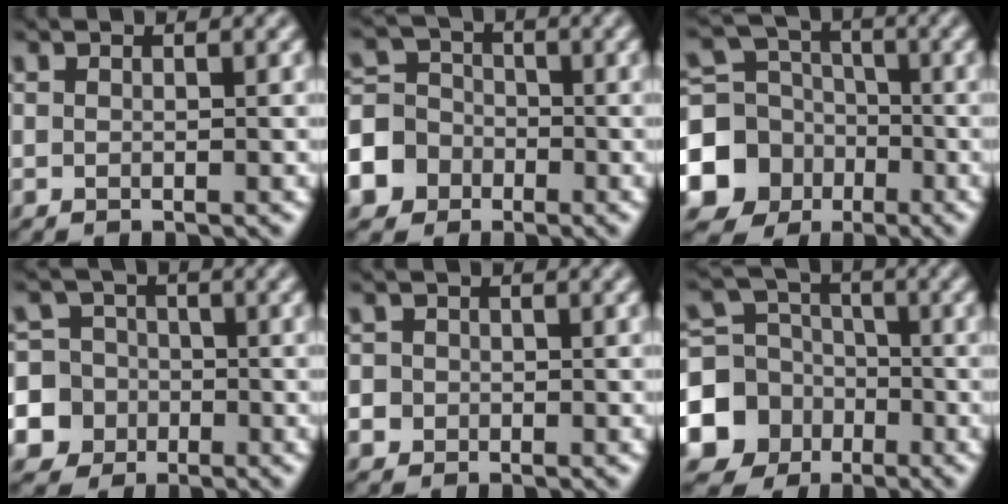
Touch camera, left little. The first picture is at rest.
{"total": 8.6, "force": [-4.0, 7.4, 1.9], "torque": [-0.053, -0.015, -0.094]}
{"total": 10.5, "force": [-3.9, 9.3, 3.1], "torque": [-0.079, -0.024, -0.098]}
{"total": 9.9, "force": [-3.6, 9.1, 1.6], "torque": [-0.054, -0.014, -0.089]}
{"total": 3.8, "force": [-1.1, 3.5, 1.0], "torque": [-0.010, 0.011, -0.043]}
{"total": 9.4, "force": [-3.6, 8.2, 2.6], "torque": [-0.070, -0.015, -0.095]}